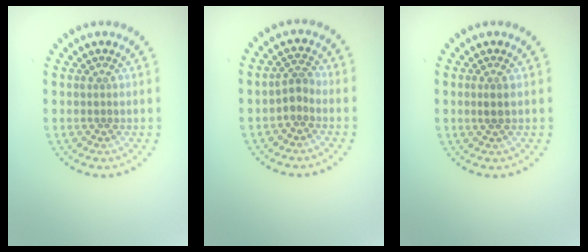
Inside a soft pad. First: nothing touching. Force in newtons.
{"total": 1.5, "press": 1.3, "slide": 0.9}
{"total": 1.0, "press": 0.9, "slide": 0.5}